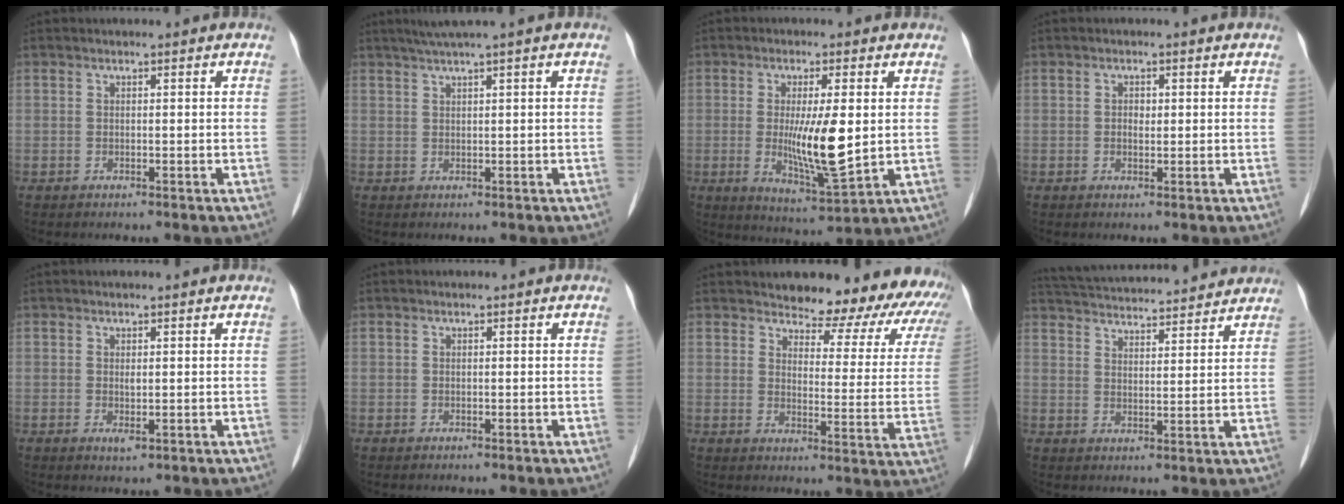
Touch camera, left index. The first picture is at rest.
{"total": 2.8, "force": [1.9, -0.8, 1.9], "torque": [-0.041, 0.008, 0.042]}
{"total": 9.4, "force": [0.2, 1.6, 9.3], "torque": [-0.166, -0.021, 0.007]}
{"total": 1.2, "force": [0.2, 0.8, 0.9], "torque": [-0.016, 0.001, 0.003]}
{"total": 1.5, "force": [0.2, 0.5, 1.4], "torque": [-0.028, -0.004, 0.009]}
{"total": 0.0}
{"total": 18.4, "force": [16.6, 4.9, 6.4], "torque": [-0.047, -0.059, 0.173]}
{"total": 20.5, "force": [19.2, 3.1, 6.6], "torque": [-0.121, 0.036, 0.272]}